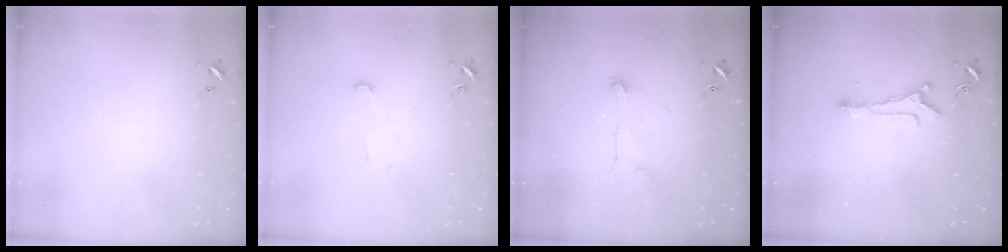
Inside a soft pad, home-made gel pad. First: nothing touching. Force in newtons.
{"total": 3.4, "press": 3.4, "slide": 0.4}
{"total": 5.8, "press": 5.8, "slide": 0.5}
{"total": 6.6, "press": 6.6, "slide": 0.5}